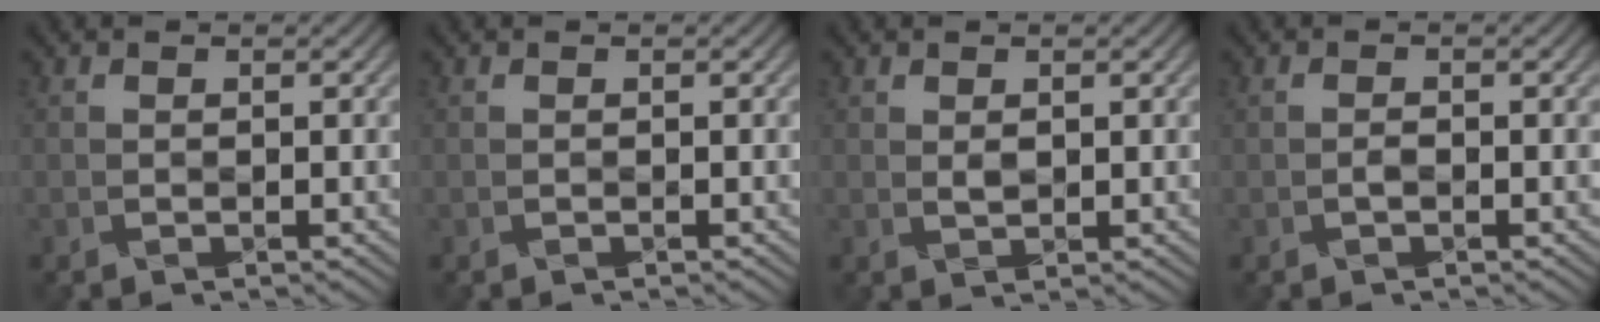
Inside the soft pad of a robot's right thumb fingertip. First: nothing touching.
{"total": 0.0}
{"total": 1.1, "force": [0.5, 0.7, 0.6], "torque": [-0.013, -0.001, 0.014]}
{"total": 0.5, "force": [-0.4, 0.2, 0.4], "torque": [-0.006, 0.004, -0.006]}